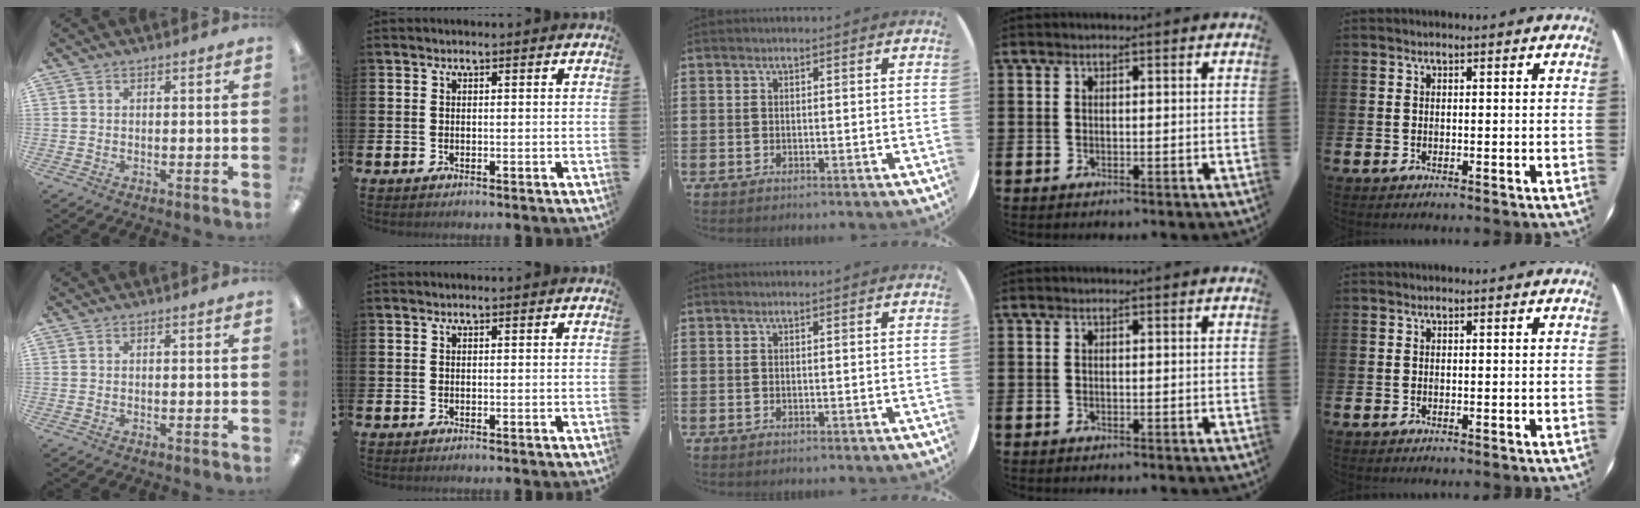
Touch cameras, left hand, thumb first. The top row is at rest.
{}